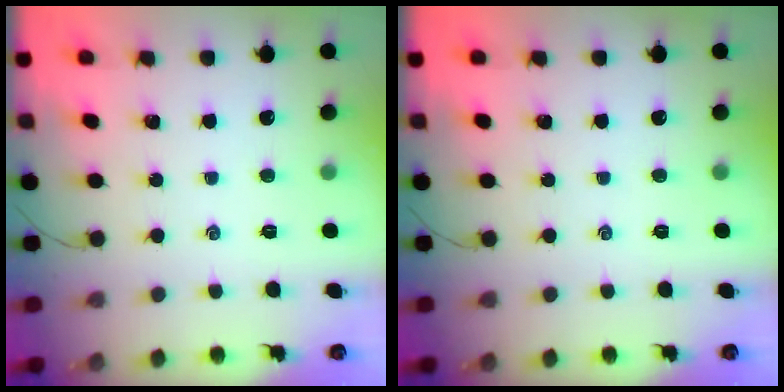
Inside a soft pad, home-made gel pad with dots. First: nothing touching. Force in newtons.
{"total": 0.0}